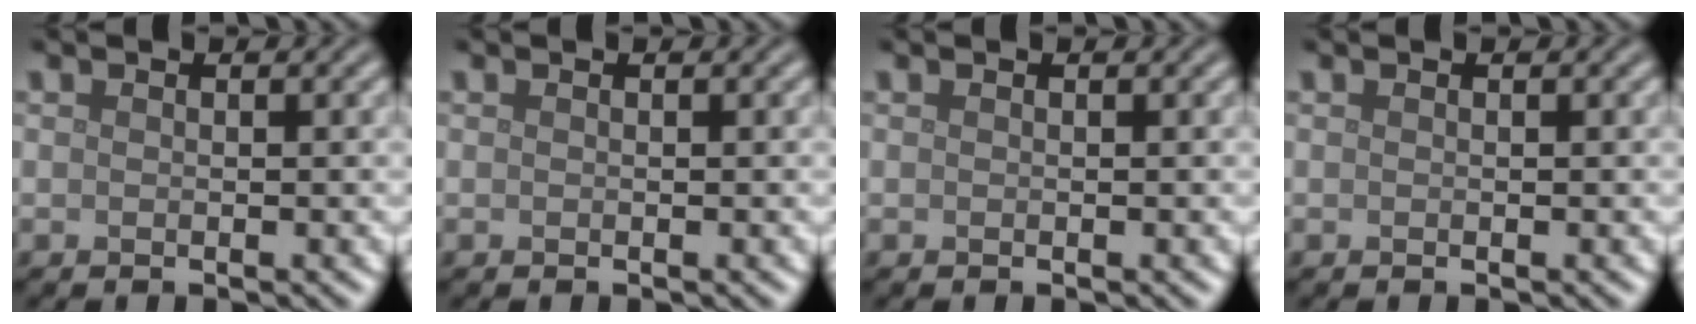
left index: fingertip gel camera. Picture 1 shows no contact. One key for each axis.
{"total": 0.0}
{"total": 0.0}
{"total": 0.0}